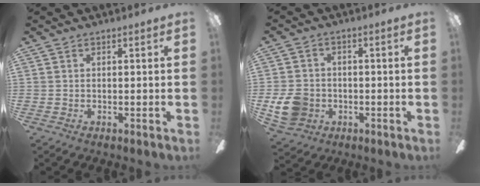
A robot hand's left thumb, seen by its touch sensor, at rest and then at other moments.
{"total": 8.7, "force": [-2.1, 7.4, 4.0], "torque": [-0.085, 0.020, -0.038]}